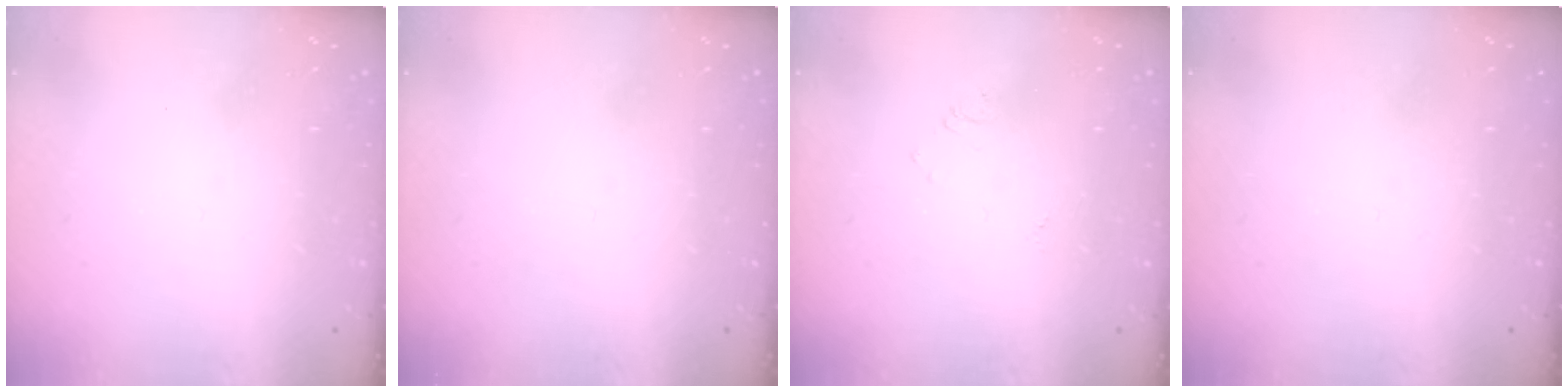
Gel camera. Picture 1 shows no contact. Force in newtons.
{"total": 0.0}
{"total": 4.7, "press": 4.7, "slide": 0.6}
{"total": 0.0}